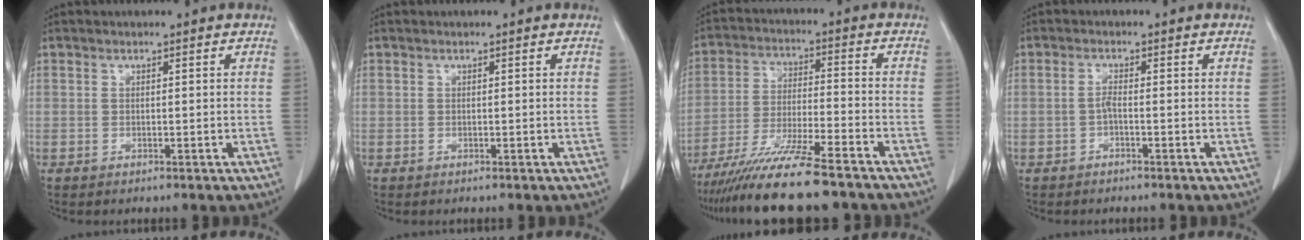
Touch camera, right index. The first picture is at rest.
{"total": 0.0}
{"total": 14.0, "force": [-11.5, 0.1, 8.0], "torque": [-0.142, -0.029, -0.193]}
{"total": 1.2, "force": [-0.5, 0.1, 1.1], "torque": [-0.020, 0.004, -0.009]}